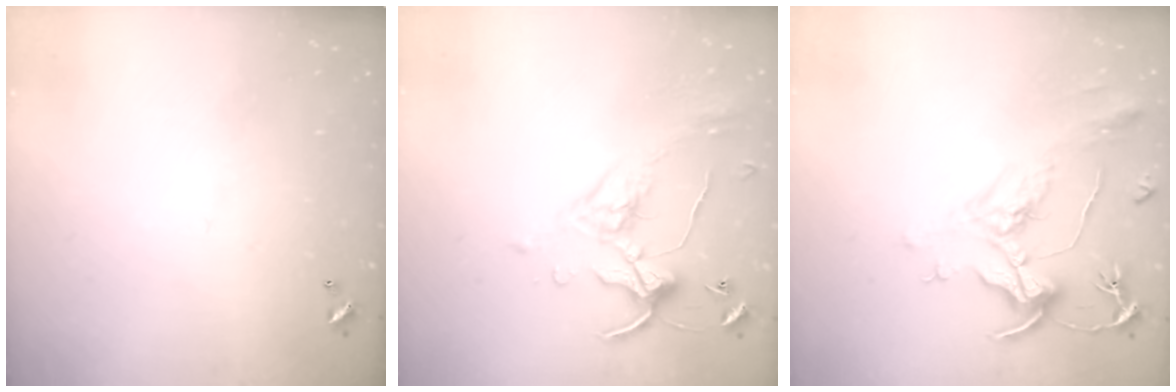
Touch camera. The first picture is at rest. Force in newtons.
{"total": 1.2, "press": 0.6, "slide": 1.0}
{"total": 2.2, "press": 1.7, "slide": 1.4}